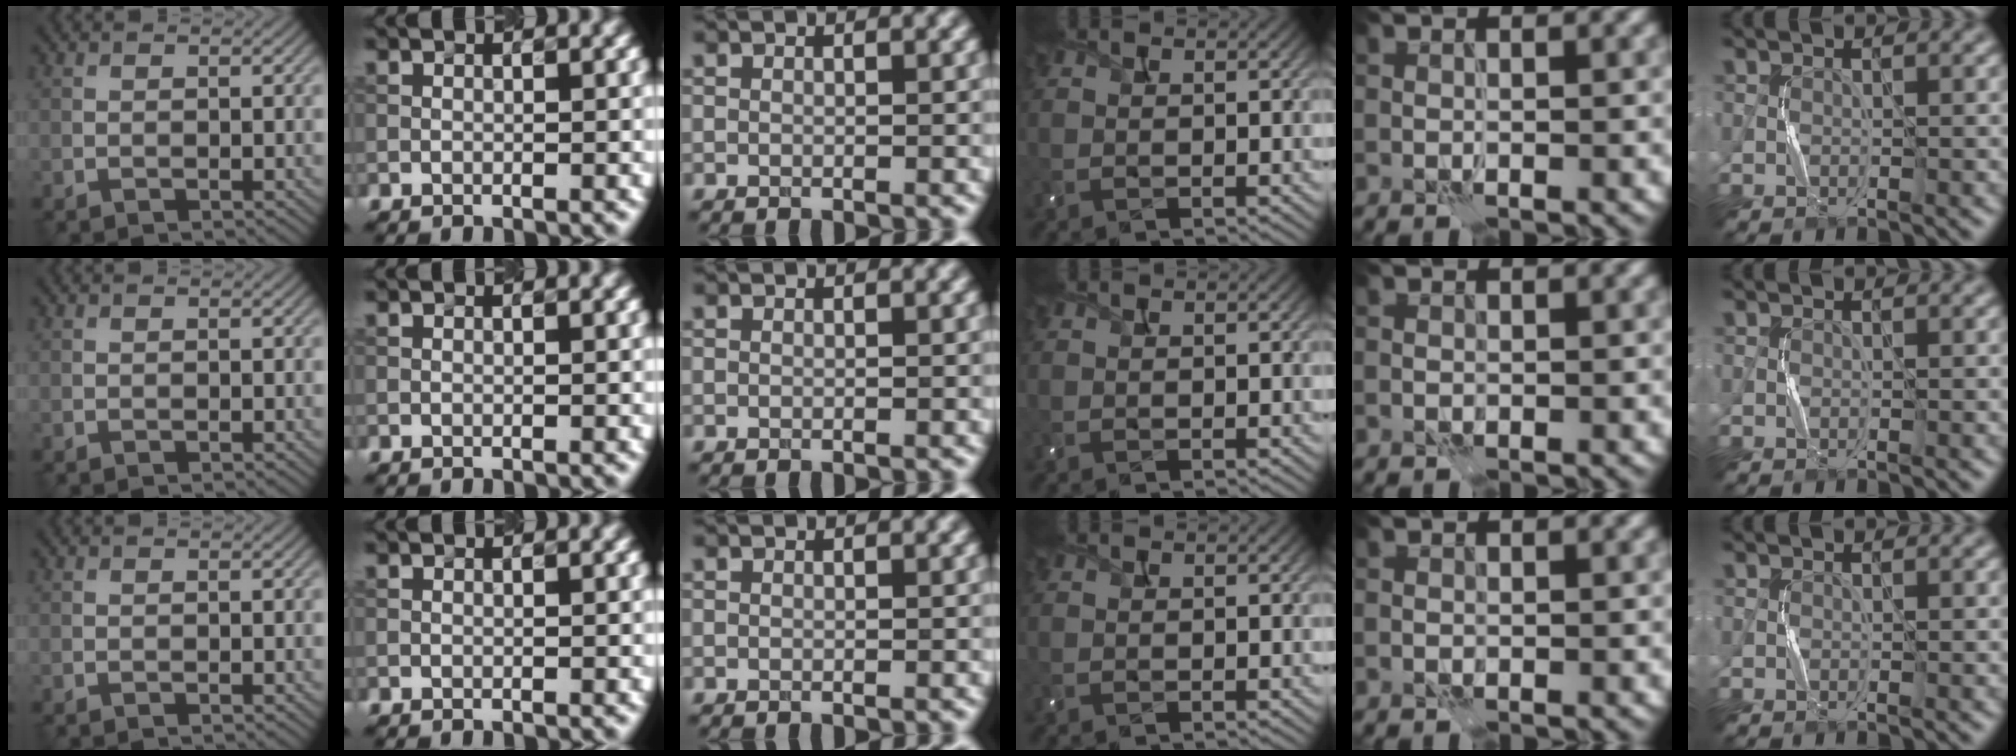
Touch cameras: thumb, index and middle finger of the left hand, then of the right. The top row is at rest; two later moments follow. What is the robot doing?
{"motion": "press", "object": "camera"}